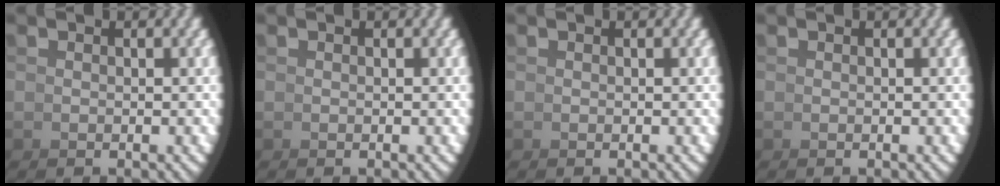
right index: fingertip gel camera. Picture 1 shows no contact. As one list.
[{"total": 0.0}, {"total": 0.0}, {"total": 0.0}]